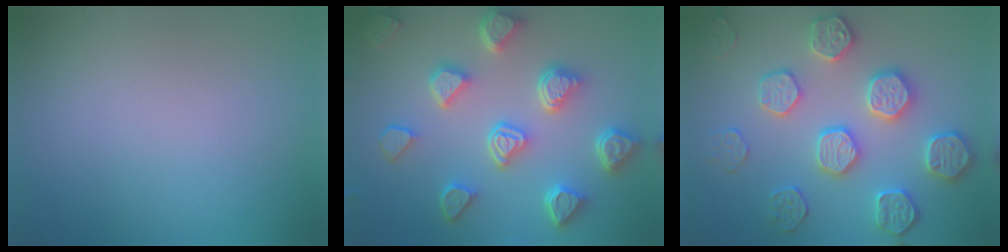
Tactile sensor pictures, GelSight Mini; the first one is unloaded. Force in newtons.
{"total": 6.9, "press": 5.6, "slide": 4.0}
{"total": 4.7, "press": 4.7, "slide": 0.6}